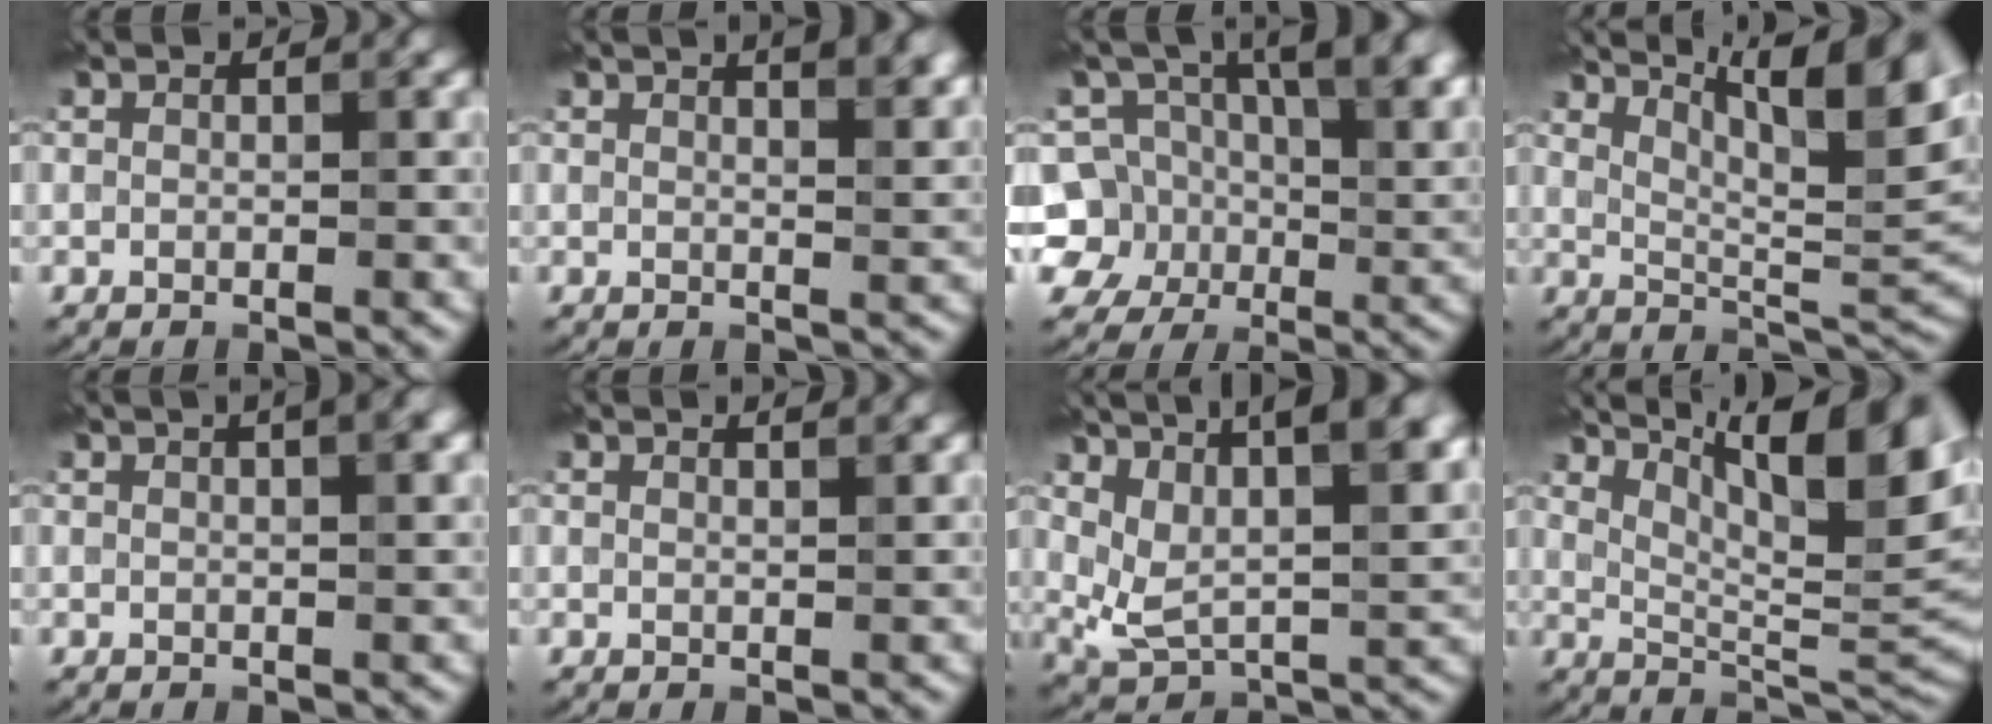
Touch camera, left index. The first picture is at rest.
{"total": 6.6, "force": [4.0, 2.7, 4.5], "torque": [-0.022, 0.038, 0.023]}
{"total": 10.3, "force": [2.2, 7.7, 6.6], "torque": [-0.088, 0.008, 0.034]}
{"total": 11.3, "force": [6.9, 2.8, 8.5], "torque": [-0.128, 0.019, 0.114]}
{"total": 4.9, "force": [2.6, 2.0, 3.7], "torque": [-0.019, 0.025, 0.005]}
{"total": 2.2, "force": [1.8, 0.7, 1.1], "torque": [-0.003, 0.011, 0.009]}
{"total": 11.3, "force": [5.9, 4.9, 8.4], "torque": [-0.148, 0.011, 0.102]}
{"total": 13.0, "force": [7.1, 3.7, 10.2], "torque": [-0.134, 0.017, 0.109]}